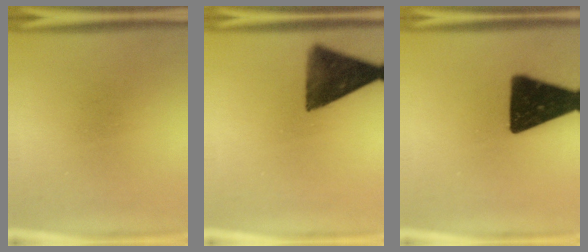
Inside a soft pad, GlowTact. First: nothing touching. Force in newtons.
{"total": 11.6}
{"total": 19.5}